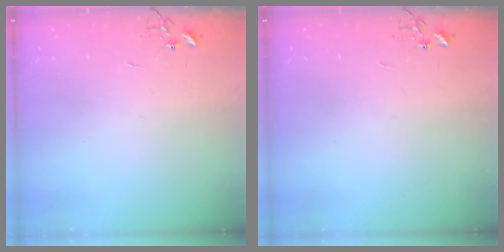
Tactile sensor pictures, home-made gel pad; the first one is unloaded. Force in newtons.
{"total": 0.0}